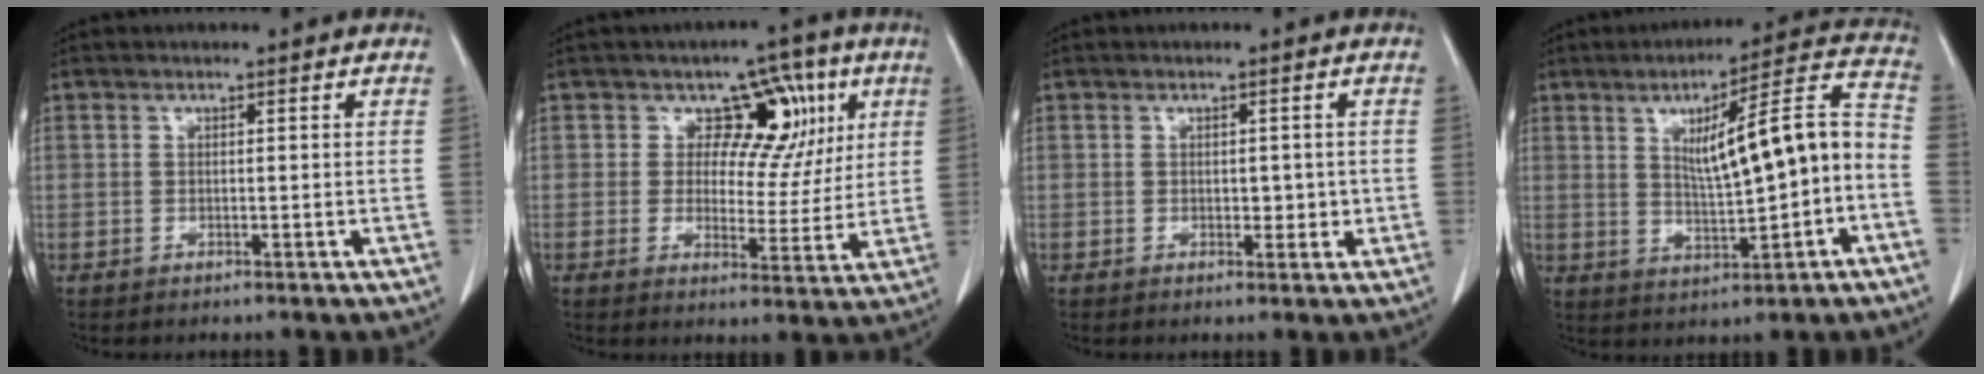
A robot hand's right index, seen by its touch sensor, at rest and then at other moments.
{"total": 8.3, "force": [3.5, 6.3, 4.1], "torque": [-0.021, 0.017, 0.048]}
{"total": 2.4, "force": [-0.2, 1.4, 1.9], "torque": [-0.021, 0.000, 0.002]}
{"total": 13.2, "force": [-0.4, 1.9, 13.0], "torque": [-0.186, 0.030, 0.001]}